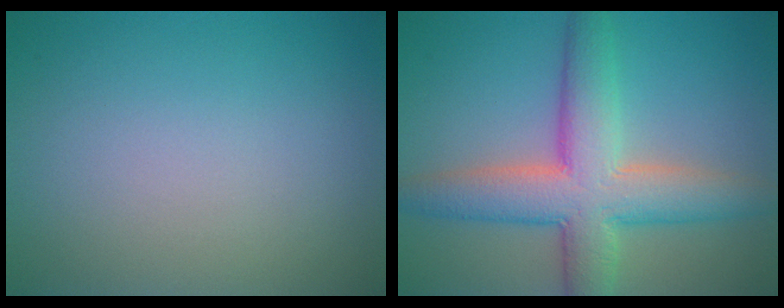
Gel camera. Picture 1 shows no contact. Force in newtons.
{"total": 8.0, "press": 8.0, "slide": 0.7}